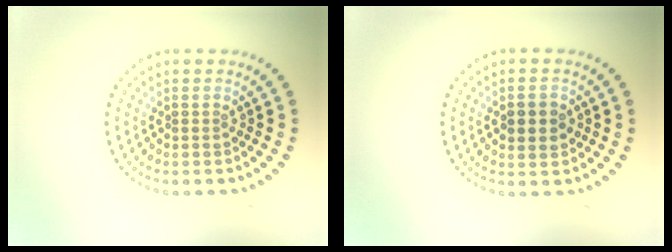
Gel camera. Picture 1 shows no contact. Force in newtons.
{"total": 2.5, "press": 2.5, "slide": 0.2}